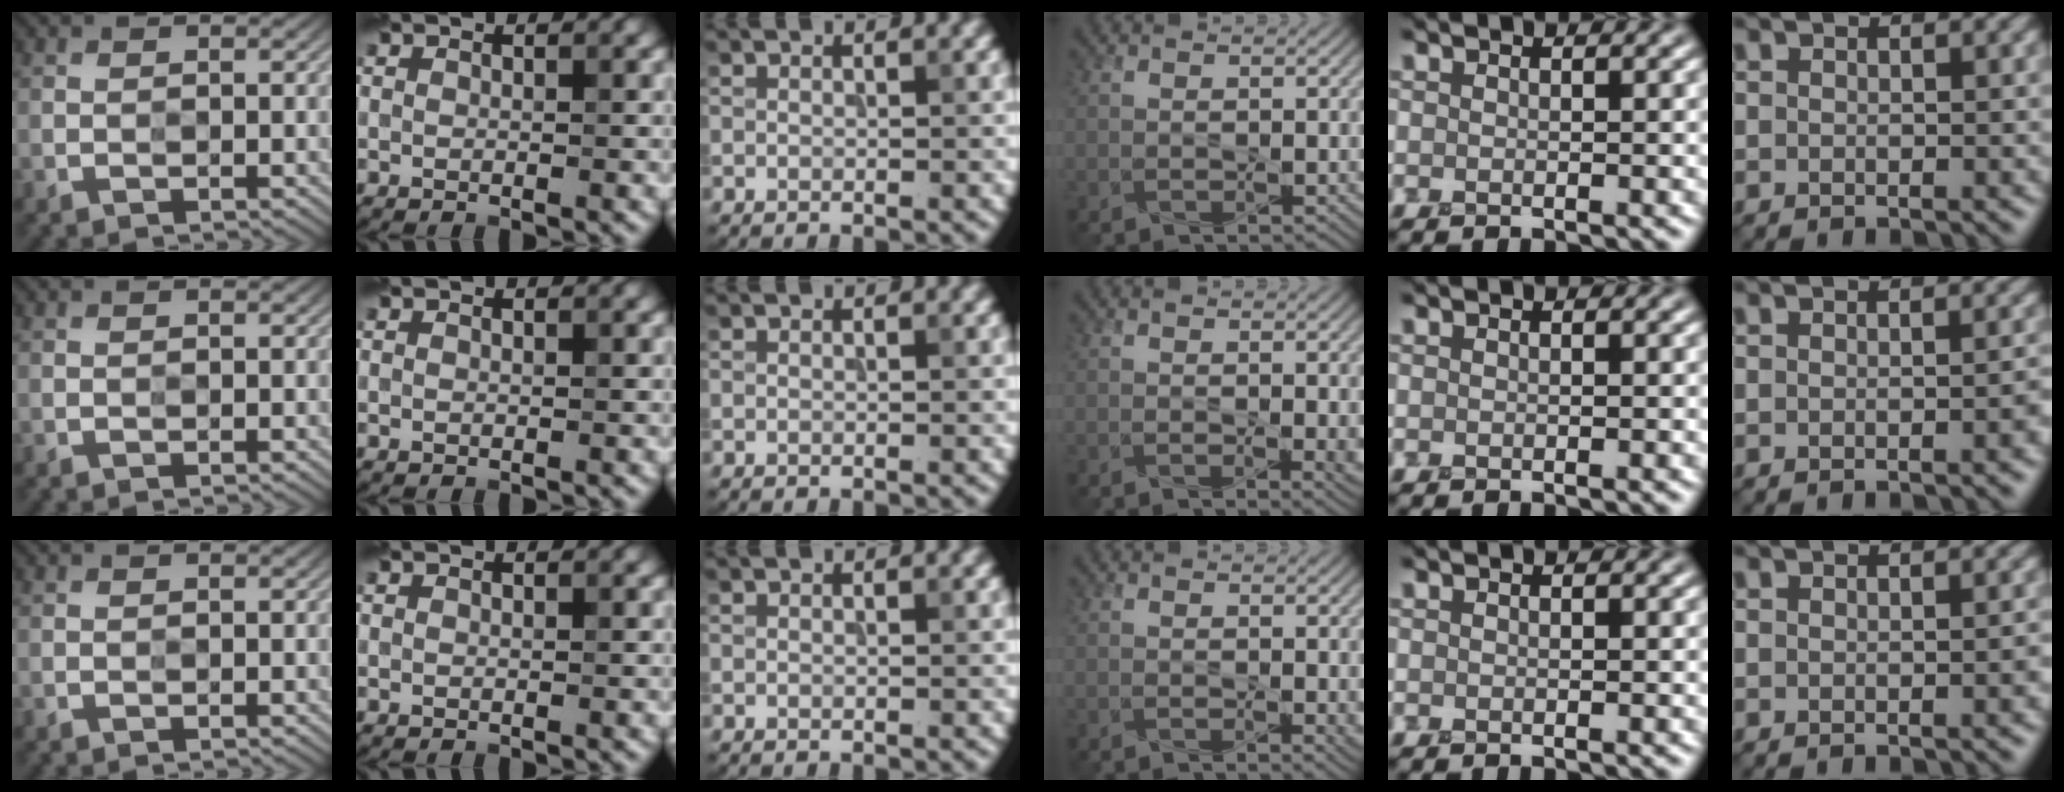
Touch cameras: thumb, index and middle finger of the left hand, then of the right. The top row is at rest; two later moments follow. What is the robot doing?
{"motion": "squeeze", "object": "stress ball aka squeeze ball"}